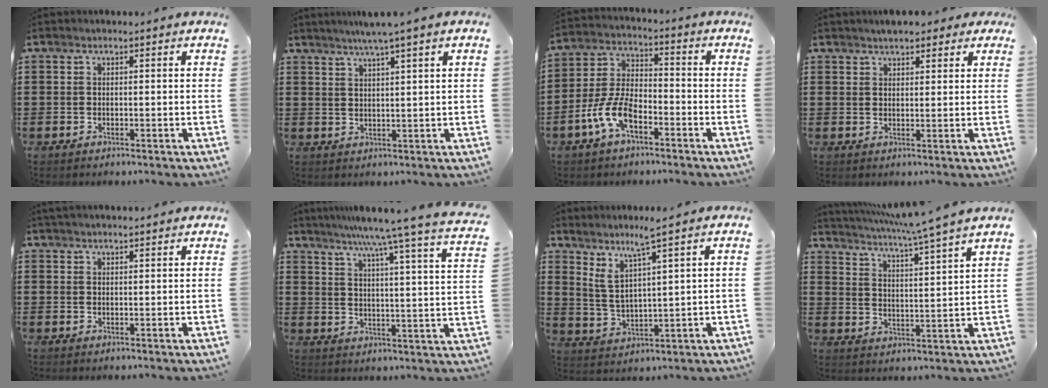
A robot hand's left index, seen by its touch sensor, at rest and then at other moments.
{"total": 3.5, "force": [2.5, -0.8, 2.3], "torque": [-0.048, -0.007, 0.041]}
{"total": 8.2, "force": [-4.8, 3.5, 5.6], "torque": [-0.139, -0.003, -0.096]}
{"total": 3.0, "force": [2.6, 1.1, 1.1], "torque": [-0.021, 0.000, 0.045]}
{"total": 1.8, "force": [1.7, 0.0, 0.2], "torque": [-0.008, 0.001, 0.034]}
{"total": 6.9, "force": [5.9, -1.9, 3.0], "torque": [-0.075, -0.056, 0.089]}
{"total": 4.7, "force": [3.4, -0.2, 3.3], "torque": [-0.076, -0.021, 0.054]}
{"total": 5.7, "force": [4.7, -1.6, 2.7], "torque": [-0.073, -0.043, 0.071]}